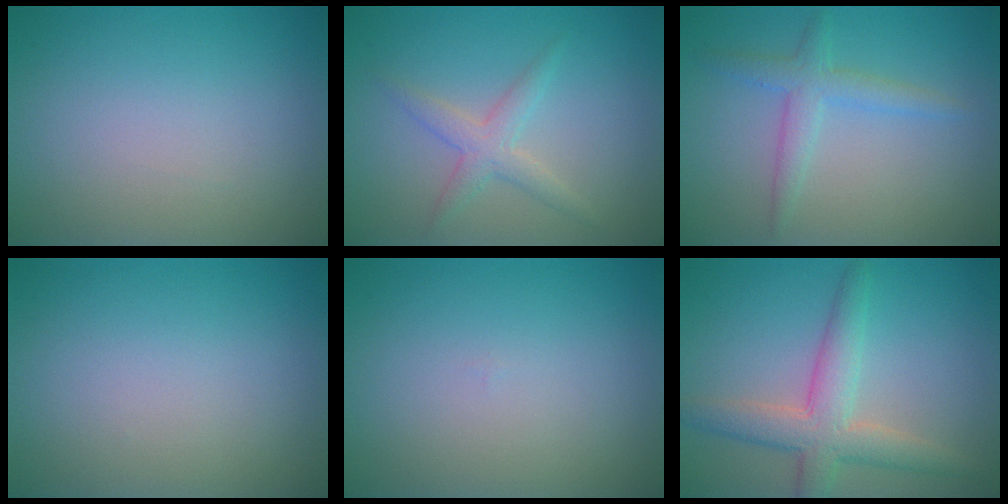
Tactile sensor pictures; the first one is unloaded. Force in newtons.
{"total": 2.3, "press": 2.3, "slide": 0.1}
{"total": 2.5, "press": 2.5, "slide": 0.1}
{"total": 0.0}
{"total": 0.0}
{"total": 4.8, "press": 4.8, "slide": 0.4}